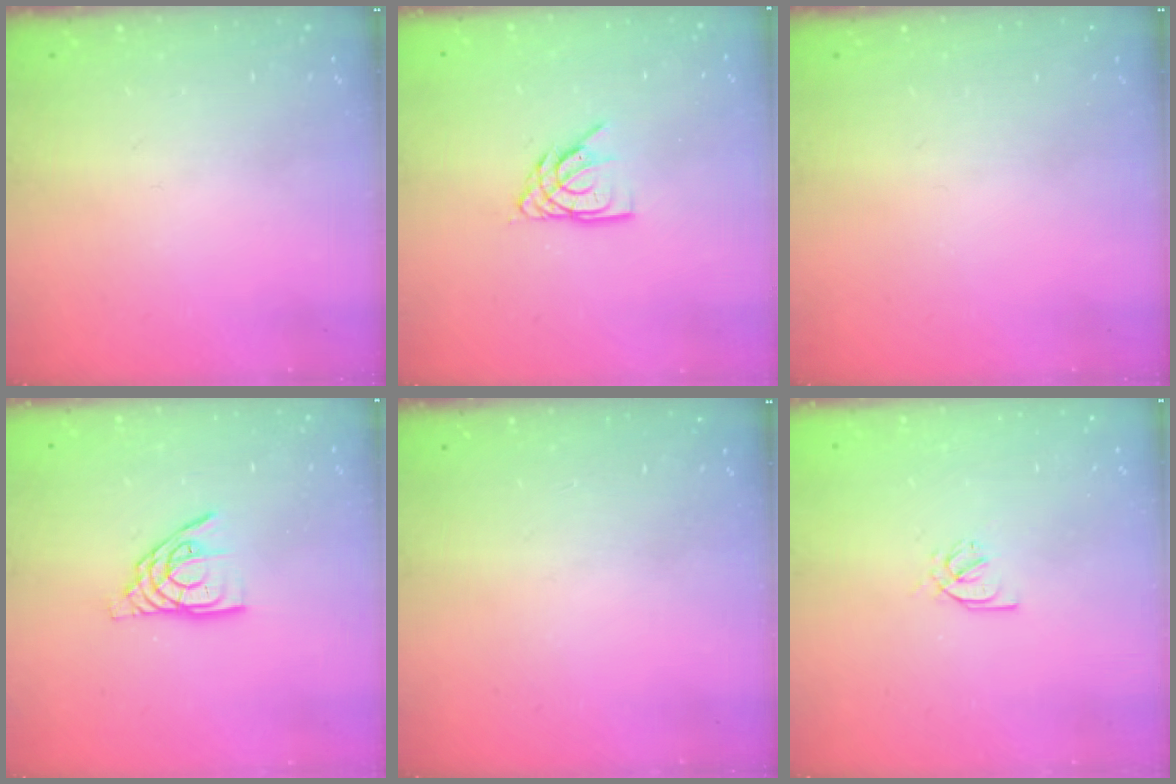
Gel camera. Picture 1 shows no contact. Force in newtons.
{"total": 6.7, "press": 6.7, "slide": 0.6}
{"total": 0.0}
{"total": 9.8, "press": 9.8, "slide": 0.9}
{"total": 0.0}
{"total": 2.6, "press": 2.6, "slide": 0.4}